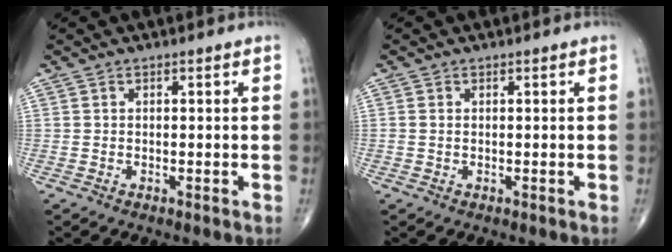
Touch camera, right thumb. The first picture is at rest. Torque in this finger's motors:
{"motor_torque": [-0.47, 0.27, 0.01, 0.03, -0.02]}